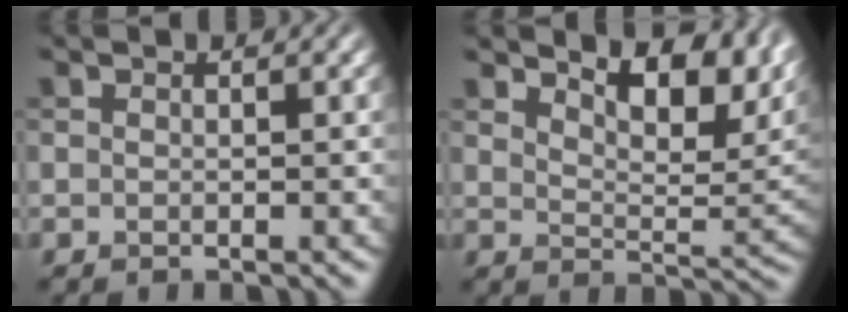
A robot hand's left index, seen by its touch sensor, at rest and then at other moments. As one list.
[{"total": 9.6, "force": [5.8, 3.6, 6.7], "torque": [-0.094, 0.005, 0.092]}]